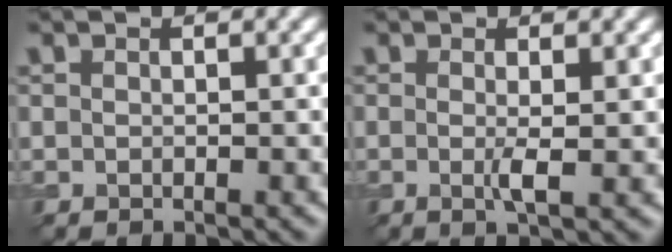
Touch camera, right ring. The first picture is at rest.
{"total": 1.8, "force": [-0.1, 0.2, 1.8], "torque": [-0.038, -0.005, -0.003]}